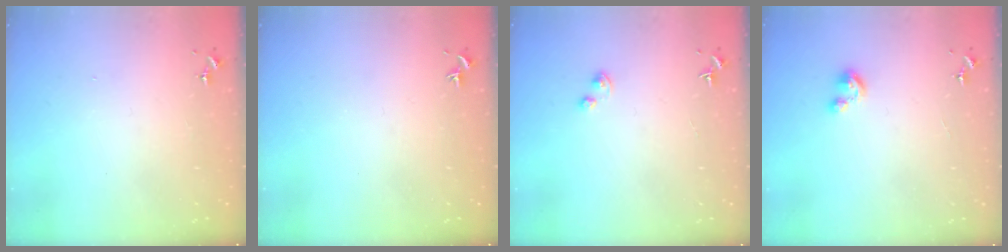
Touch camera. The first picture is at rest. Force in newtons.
{"total": 0.0}
{"total": 1.6, "press": 1.5, "slide": 0.3}
{"total": 5.0, "press": 4.9, "slide": 0.5}